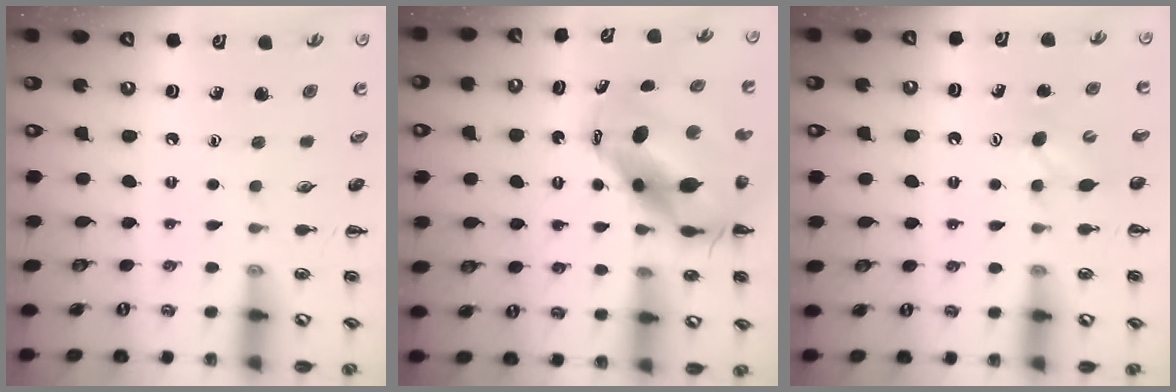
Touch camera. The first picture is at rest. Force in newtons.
{"total": 12.0, "press": 11.6, "slide": 2.8}
{"total": 4.7, "press": 4.6, "slide": 1.1}